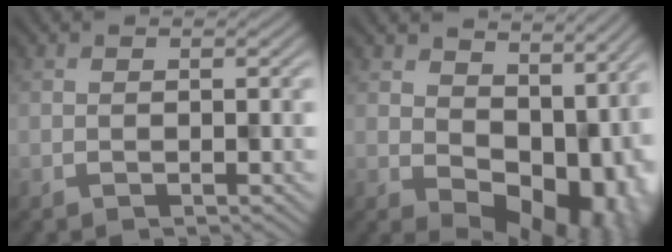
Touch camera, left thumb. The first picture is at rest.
{"total": 11.1, "force": [2.1, 7.4, 7.9], "torque": [-0.112, -0.033, 0.054]}